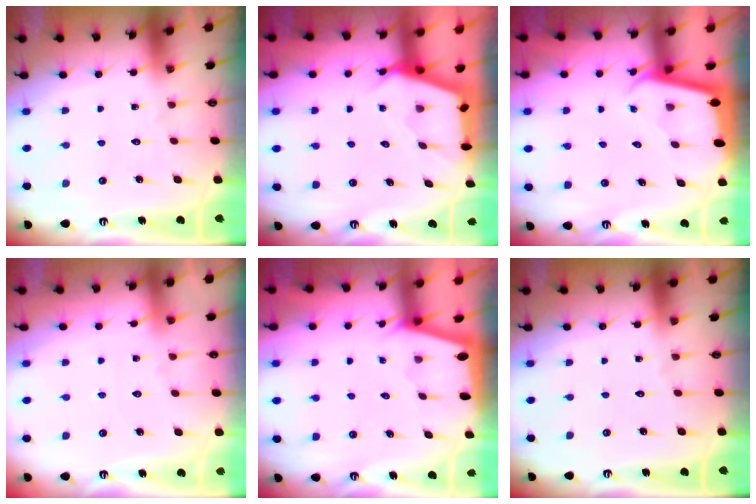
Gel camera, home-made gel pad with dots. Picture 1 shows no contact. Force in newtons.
{"total": 2.7, "press": 2.7, "slide": 0.4}
{"total": 1.9, "press": 1.9, "slide": 0.1}
{"total": 2.0, "press": 2.0, "slide": 0.3}
{"total": 1.8, "press": 1.8, "slide": 0.3}
{"total": 0.0}